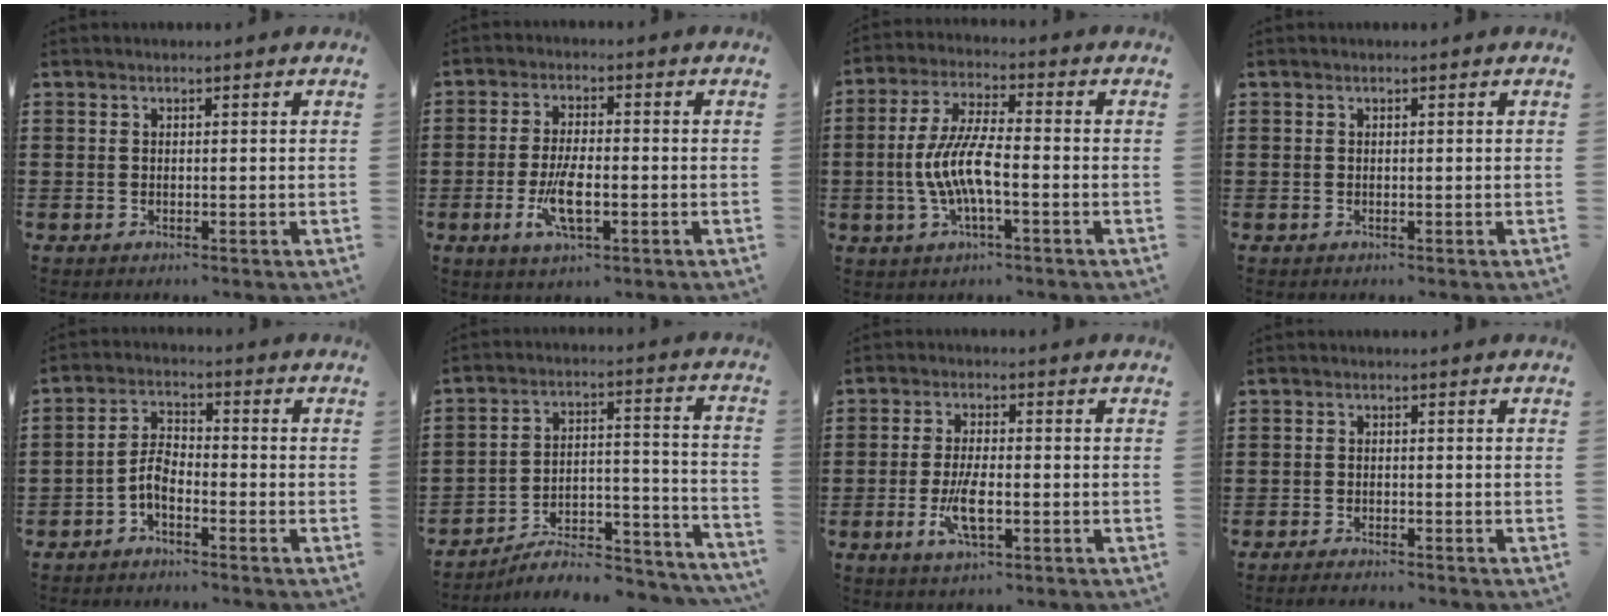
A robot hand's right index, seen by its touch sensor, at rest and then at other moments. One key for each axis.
{"total": 6.9, "fx": -2.0, "fy": 2.3, "fz": 6.2, "tx": -0.136, "ty": -0.011, "tz": -0.039}
{"total": 8.0, "fx": -2.0, "fy": 2.1, "fz": 7.4, "tx": -0.166, "ty": -0.012, "tz": -0.044}
{"total": 0.0}
{"total": 4.1, "fx": -2.3, "fy": 1.9, "fz": 2.9, "tx": -0.074, "ty": 0.003, "tz": -0.051}
{"total": 6.4, "fx": -5.6, "fy": 1.9, "fz": 2.6, "tx": -0.036, "ty": 0.008, "tz": -0.107}
{"total": 6.1, "fx": -1.7, "fy": 2.0, "fz": 5.5, "tx": -0.118, "ty": -0.009, "tz": -0.034}
{"total": 1.3, "fx": -1.3, "fy": 0.0, "fz": 0.1, "tx": -0.005, "ty": 0.000, "tz": -0.026}